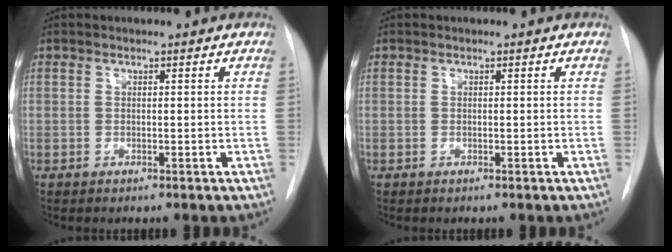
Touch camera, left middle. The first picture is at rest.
{"total": 0.0}